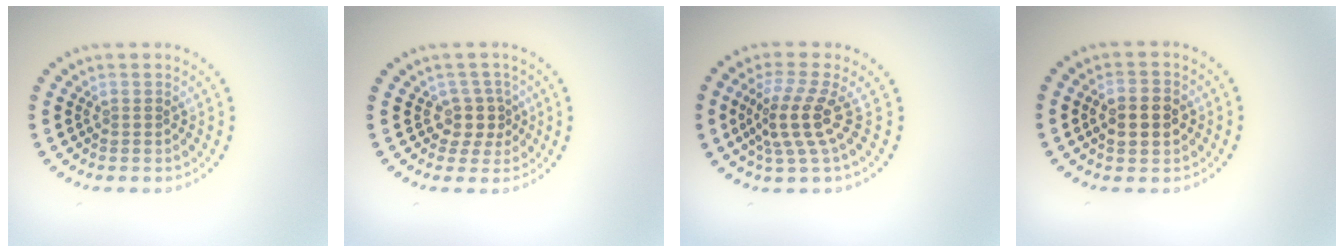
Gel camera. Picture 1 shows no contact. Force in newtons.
{"total": 2.5, "press": 1.9, "slide": 1.6}
{"total": 3.7, "press": 2.7, "slide": 2.6}
{"total": 4.0, "press": 4.0, "slide": 0.2}